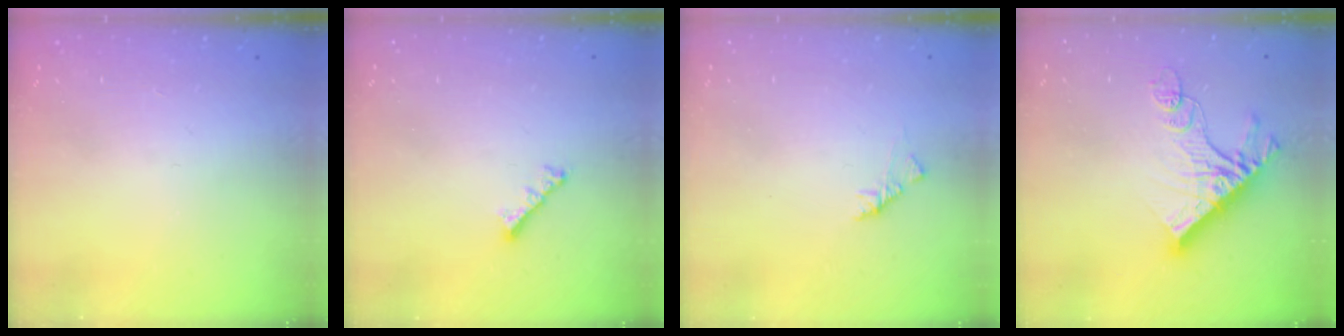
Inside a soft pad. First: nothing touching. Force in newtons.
{"total": 2.8, "press": 2.7, "slide": 0.6}
{"total": 1.7, "press": 1.6, "slide": 0.5}
{"total": 13.3, "press": 13.3, "slide": 1.1}